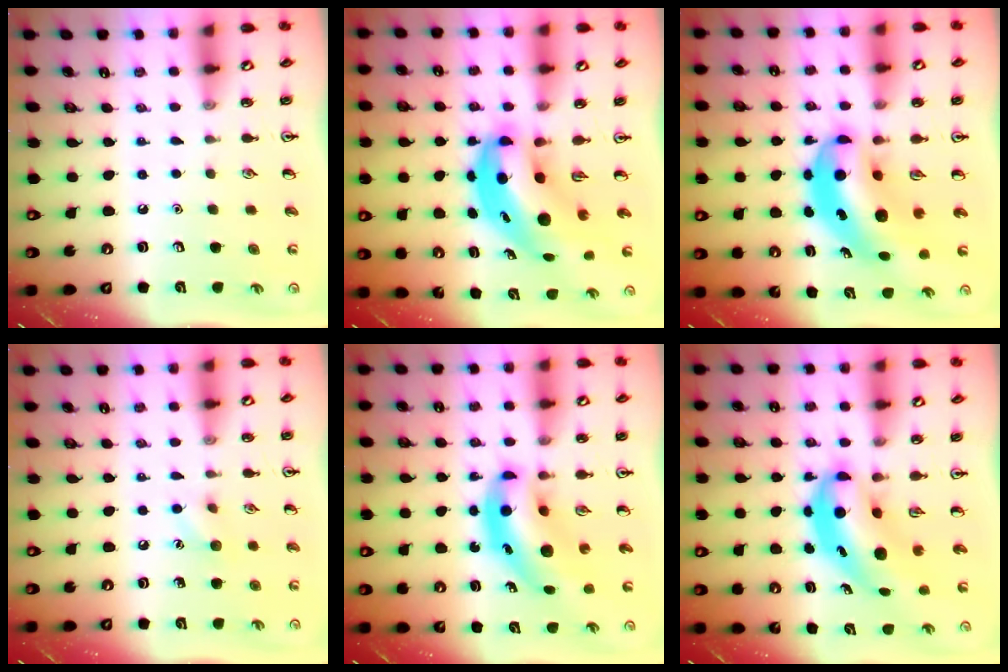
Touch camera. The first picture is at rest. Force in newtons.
{"total": 8.8, "press": 8.4, "slide": 2.5}
{"total": 10.3, "press": 9.8, "slide": 3.1}
{"total": 5.9, "press": 5.7, "slide": 1.8}
{"total": 9.5, "press": 9.1, "slide": 2.7}
{"total": 7.5, "press": 7.2, "slide": 2.0}